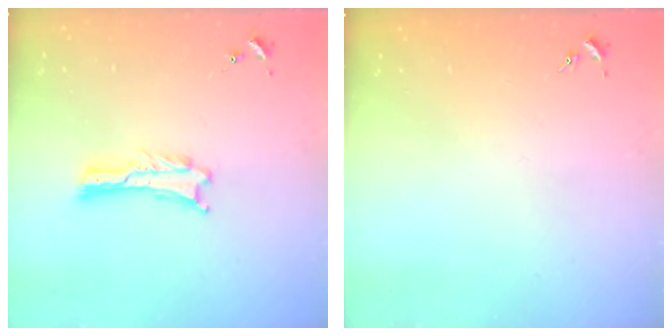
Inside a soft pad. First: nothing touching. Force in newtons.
{"total": 0.0}